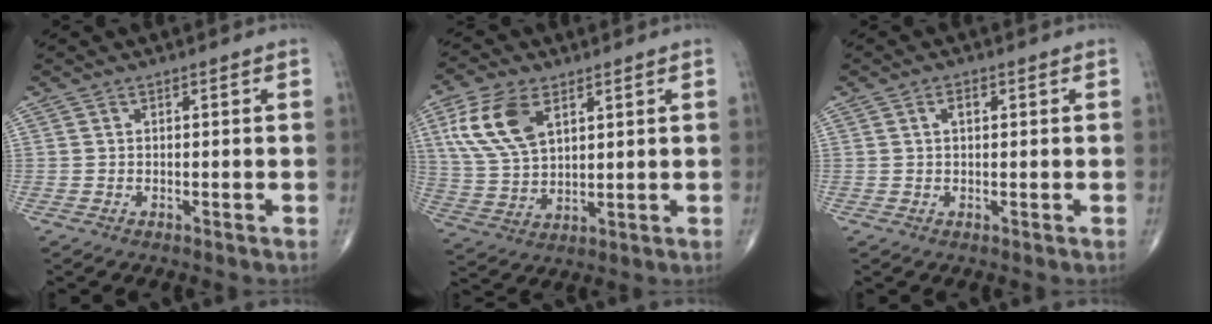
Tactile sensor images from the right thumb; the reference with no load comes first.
{"total": 12.3, "force": [5.2, 6.7, 8.8], "torque": [-0.176, -0.012, 0.109]}
{"total": 2.0, "force": [0.6, 1.1, 1.6], "torque": [-0.027, 0.005, 0.009]}